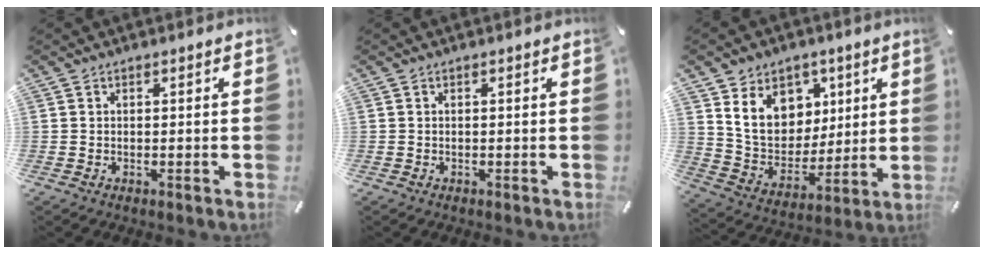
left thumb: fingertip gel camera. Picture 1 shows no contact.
{"total": 0.0}
{"total": 14.2, "force": [5.5, 11.7, 5.8], "torque": [-0.103, -0.025, 0.112]}